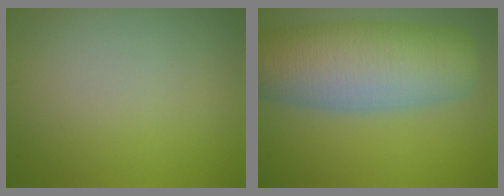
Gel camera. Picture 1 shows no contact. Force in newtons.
{"total": 11.2, "press": 11.2, "slide": 0.6}